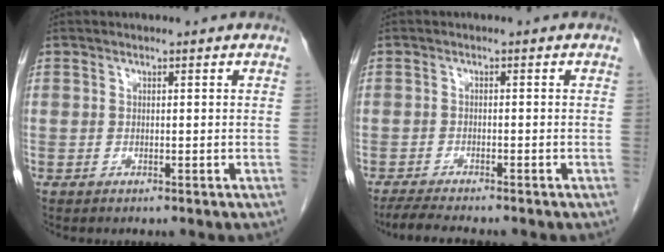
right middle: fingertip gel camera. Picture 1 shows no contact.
{"total": 5.1, "force": [-4.4, 0.3, 2.5], "torque": [-0.042, -0.016, -0.073]}